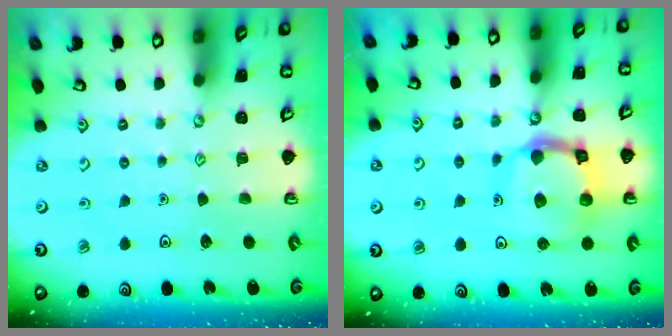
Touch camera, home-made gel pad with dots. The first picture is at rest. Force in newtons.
{"total": 12.4, "press": 12.3, "slide": 1.4}